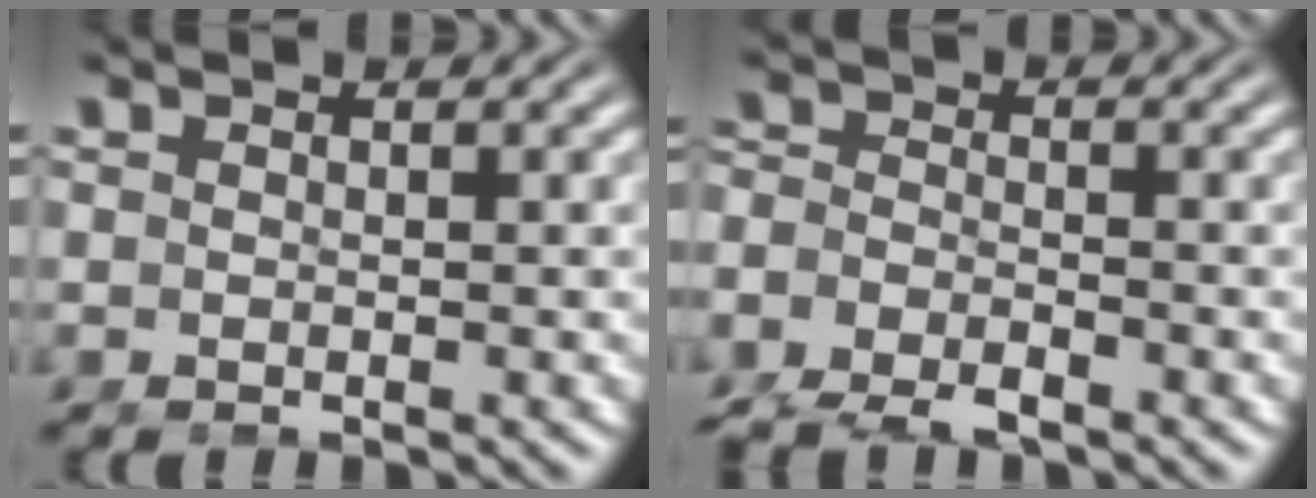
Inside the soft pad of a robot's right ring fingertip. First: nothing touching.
{"total": 4.8, "force": [-3.0, 3.3, 1.8], "torque": [-0.051, -0.028, -0.048]}